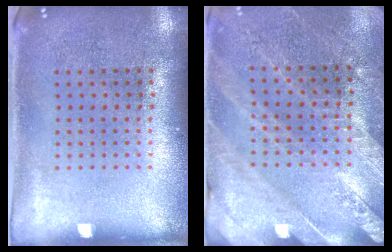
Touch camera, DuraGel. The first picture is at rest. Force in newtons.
{"total": 2.5, "press": 2.5, "slide": 0.4}